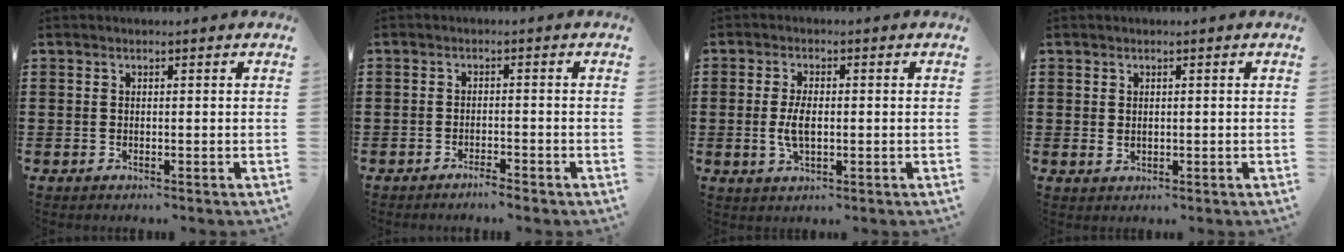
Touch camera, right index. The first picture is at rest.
{"total": 1.8, "force": [-1.6, 0.1, 0.7], "torque": [-0.015, 0.000, -0.030]}
{"total": 4.4, "force": [-0.4, 2.1, 3.8], "torque": [-0.085, -0.001, -0.011]}
{"total": 1.0, "force": [0.3, 0.8, 0.5], "torque": [-0.012, 0.007, 0.005]}